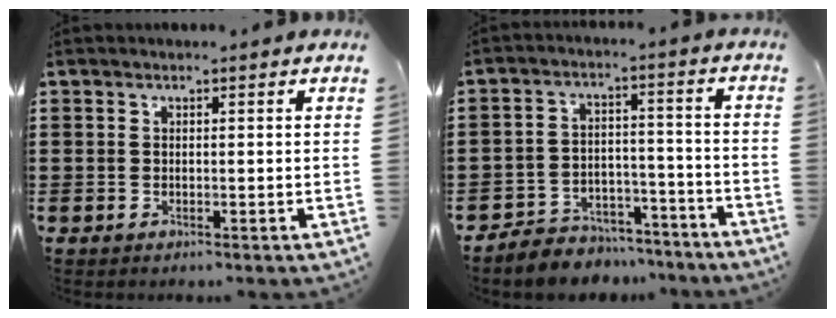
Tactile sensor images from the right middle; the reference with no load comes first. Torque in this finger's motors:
{"motor_torque": [2.14, 0.00, 0.20, 0.06]}